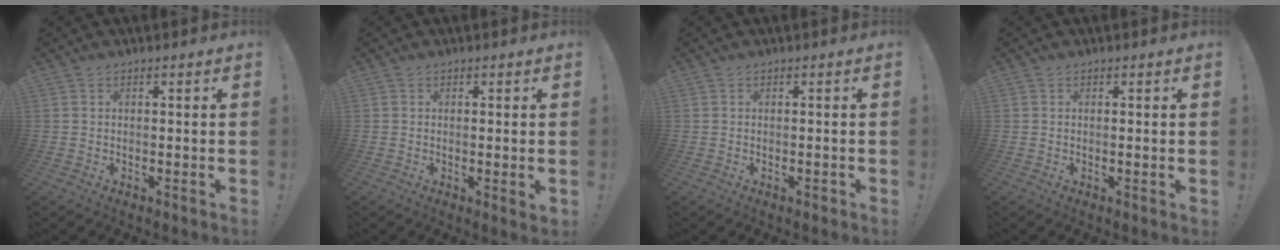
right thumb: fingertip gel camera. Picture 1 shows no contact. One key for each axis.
{"total": 1.8, "fx": 0.3, "fy": 0.0, "fz": 1.8, "tx": -0.022, "ty": -0.003, "tz": 0.003}
{"total": 0.8, "fx": -0.5, "fy": 0.2, "fz": 0.5, "tx": -0.015, "ty": 0.005, "tz": -0.007}
{"total": 0.6, "fx": 0.0, "fy": 0.0, "fz": 0.6, "tx": -0.003, "ty": -0.003, "tz": -0.002}